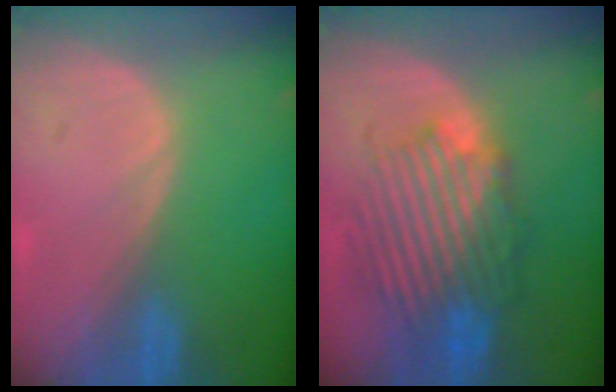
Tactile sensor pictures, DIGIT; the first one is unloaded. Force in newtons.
{"total": 9.3, "press": 9.2, "slide": 1.7}